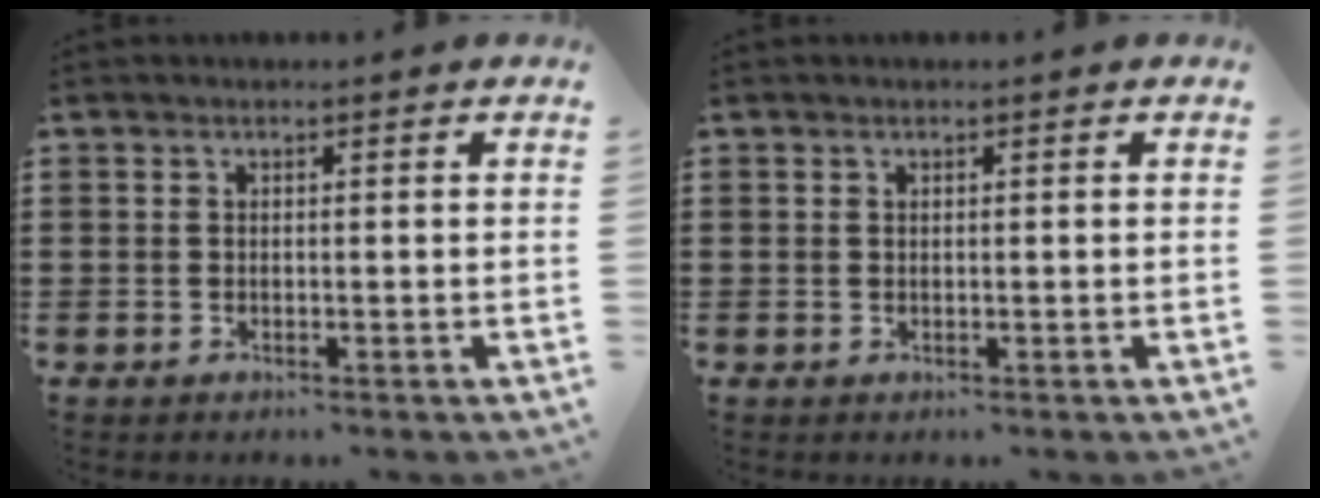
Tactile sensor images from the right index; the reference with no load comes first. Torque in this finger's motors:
{"motor_torque": [0.04, 0.48, 0.04, 0.02]}